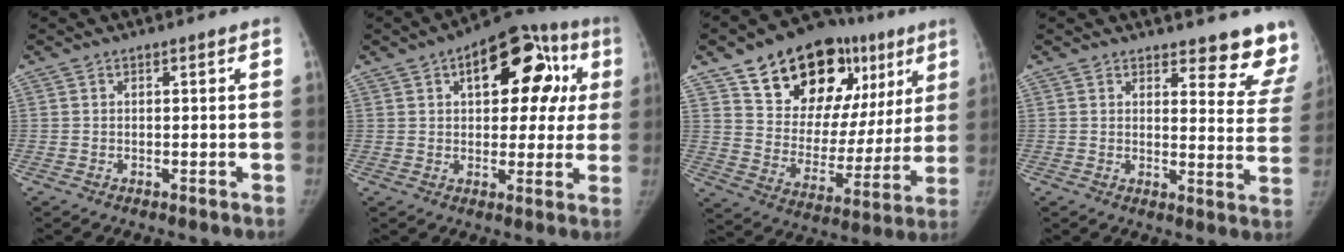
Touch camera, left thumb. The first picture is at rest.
{"total": 18.4, "force": [5.9, 10.3, 14.1], "torque": [-0.123, 0.027, 0.068]}
{"total": 26.6, "force": [14.5, 15.5, 16.1], "torque": [-0.182, -0.015, 0.231]}
{"total": 11.1, "force": [10.3, 3.1, 2.9], "torque": [0.014, -0.090, 0.093]}